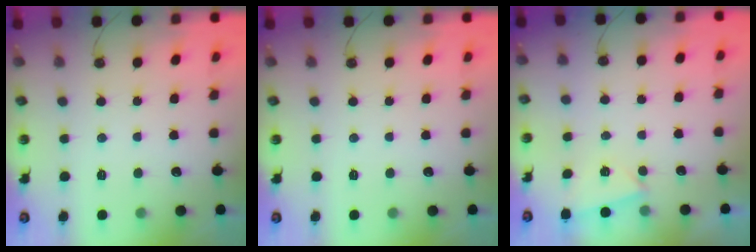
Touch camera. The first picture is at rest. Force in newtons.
{"total": 0.0}
{"total": 2.9, "press": 2.1, "slide": 2.0}